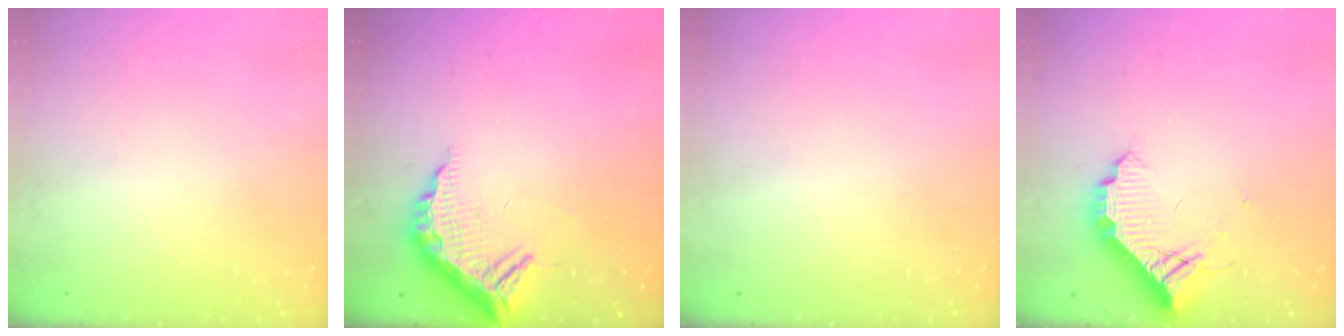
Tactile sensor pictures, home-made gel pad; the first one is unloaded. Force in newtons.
{"total": 11.5, "press": 11.4, "slide": 0.8}
{"total": 0.0}
{"total": 9.9, "press": 9.9, "slide": 0.9}